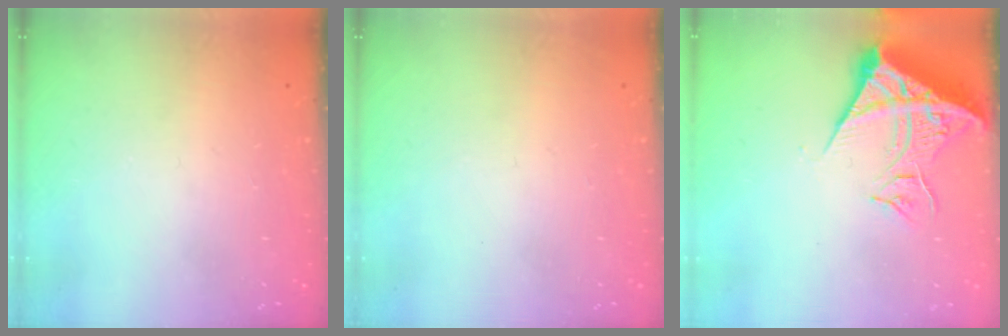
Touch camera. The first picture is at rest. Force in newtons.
{"total": 0.0}
{"total": 13.5, "press": 13.4, "slide": 1.8}